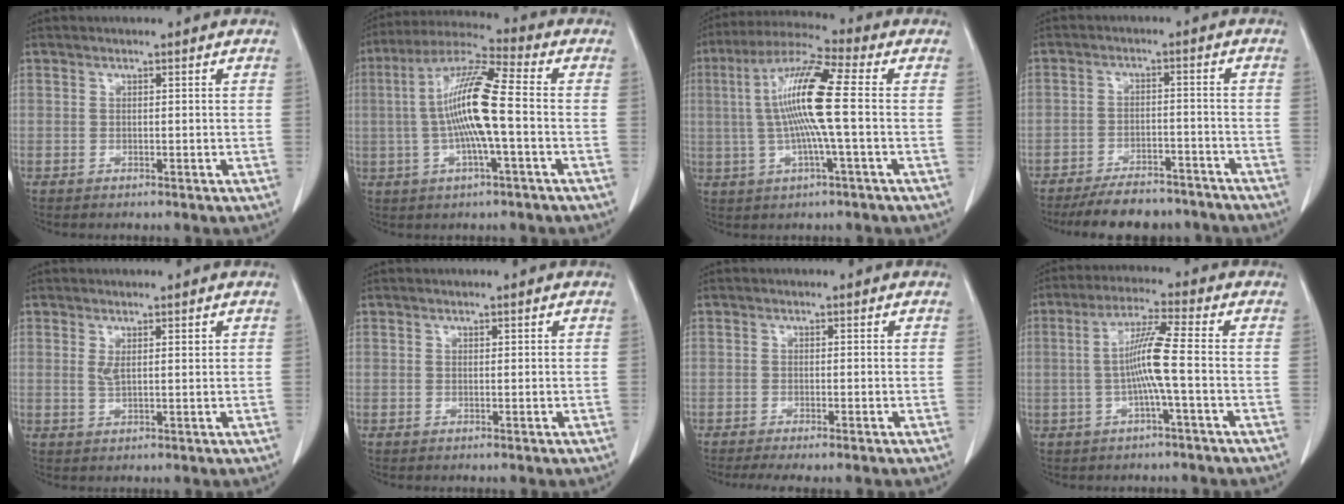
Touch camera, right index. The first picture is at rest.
{"total": 12.4, "force": [-0.8, 0.8, 12.3], "torque": [-0.241, 0.011, -0.022]}
{"total": 12.3, "force": [0.4, -0.1, 12.3], "torque": [-0.242, 0.011, 0.000]}
{"total": 10.9, "force": [-9.8, 3.5, 3.3], "torque": [-0.035, 0.003, -0.136]}
{"total": 2.2, "force": [0.9, 0.6, 1.9], "torque": [-0.037, 0.002, 0.021]}
{"total": 0.0}
{"total": 3.8, "force": [-3.0, 0.3, 2.3], "torque": [-0.032, -0.009, -0.047]}
{"total": 7.1, "force": [-1.0, -0.9, 7.0], "torque": [-0.138, 0.007, -0.019]}